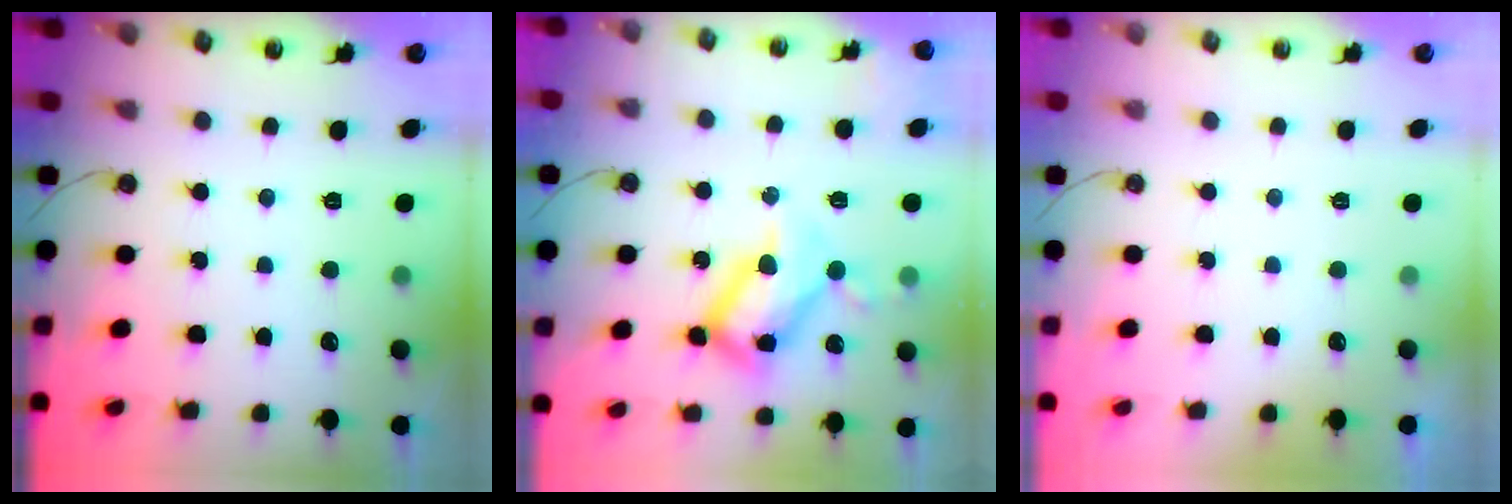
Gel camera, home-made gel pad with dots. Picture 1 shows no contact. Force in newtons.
{"total": 20.1, "press": 20.0, "slide": 1.8}
{"total": 0.0}